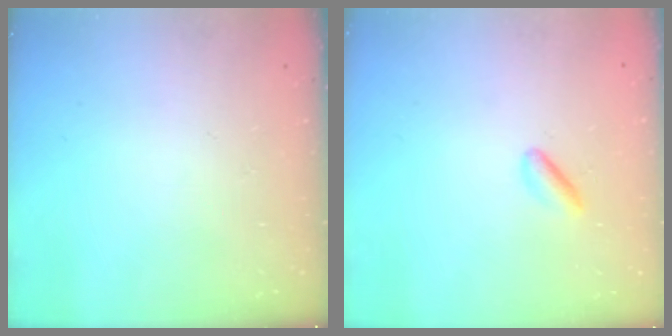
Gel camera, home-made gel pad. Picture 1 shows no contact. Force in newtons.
{"total": 3.0, "press": 2.8, "slide": 1.0}